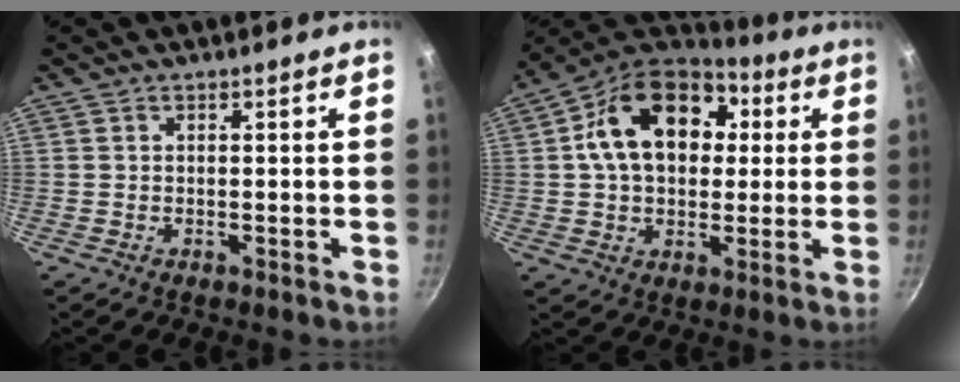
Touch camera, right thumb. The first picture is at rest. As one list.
[{"total": 19.6, "force": [4.1, 13.9, 13.3], "torque": [-0.198, 0.025, 0.051]}]